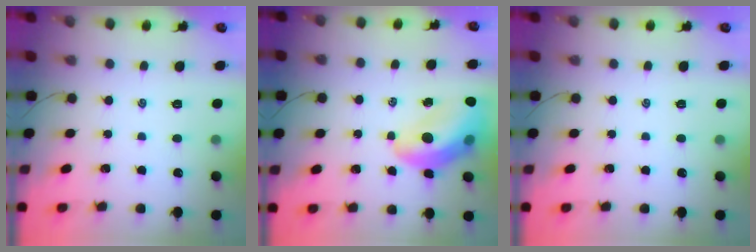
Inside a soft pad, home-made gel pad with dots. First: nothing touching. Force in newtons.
{"total": 14.2, "press": 13.7, "slide": 3.7}
{"total": 0.0}